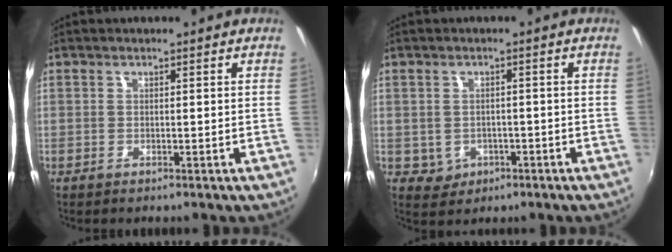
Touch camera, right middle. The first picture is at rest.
{"total": 3.9, "force": [-1.0, 3.6, 1.2], "torque": [-0.033, 0.001, -0.004]}